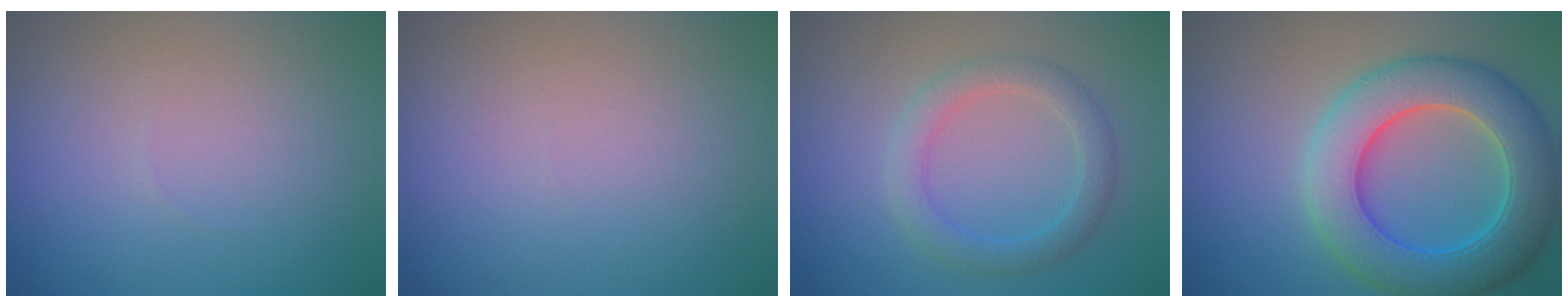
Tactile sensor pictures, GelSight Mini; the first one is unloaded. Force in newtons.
{"total": 0.0}
{"total": 3.2, "press": 3.2, "slide": 0.2}
{"total": 9.2, "press": 9.2, "slide": 0.2}